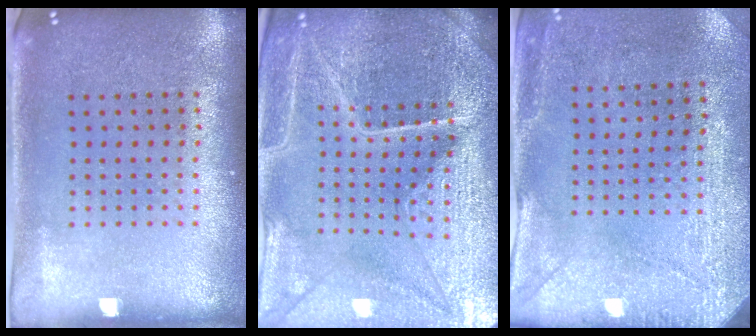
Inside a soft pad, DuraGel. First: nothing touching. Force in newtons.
{"total": 5.5, "press": 5.0, "slide": 2.1}
{"total": 2.9, "press": 2.4, "slide": 1.6}